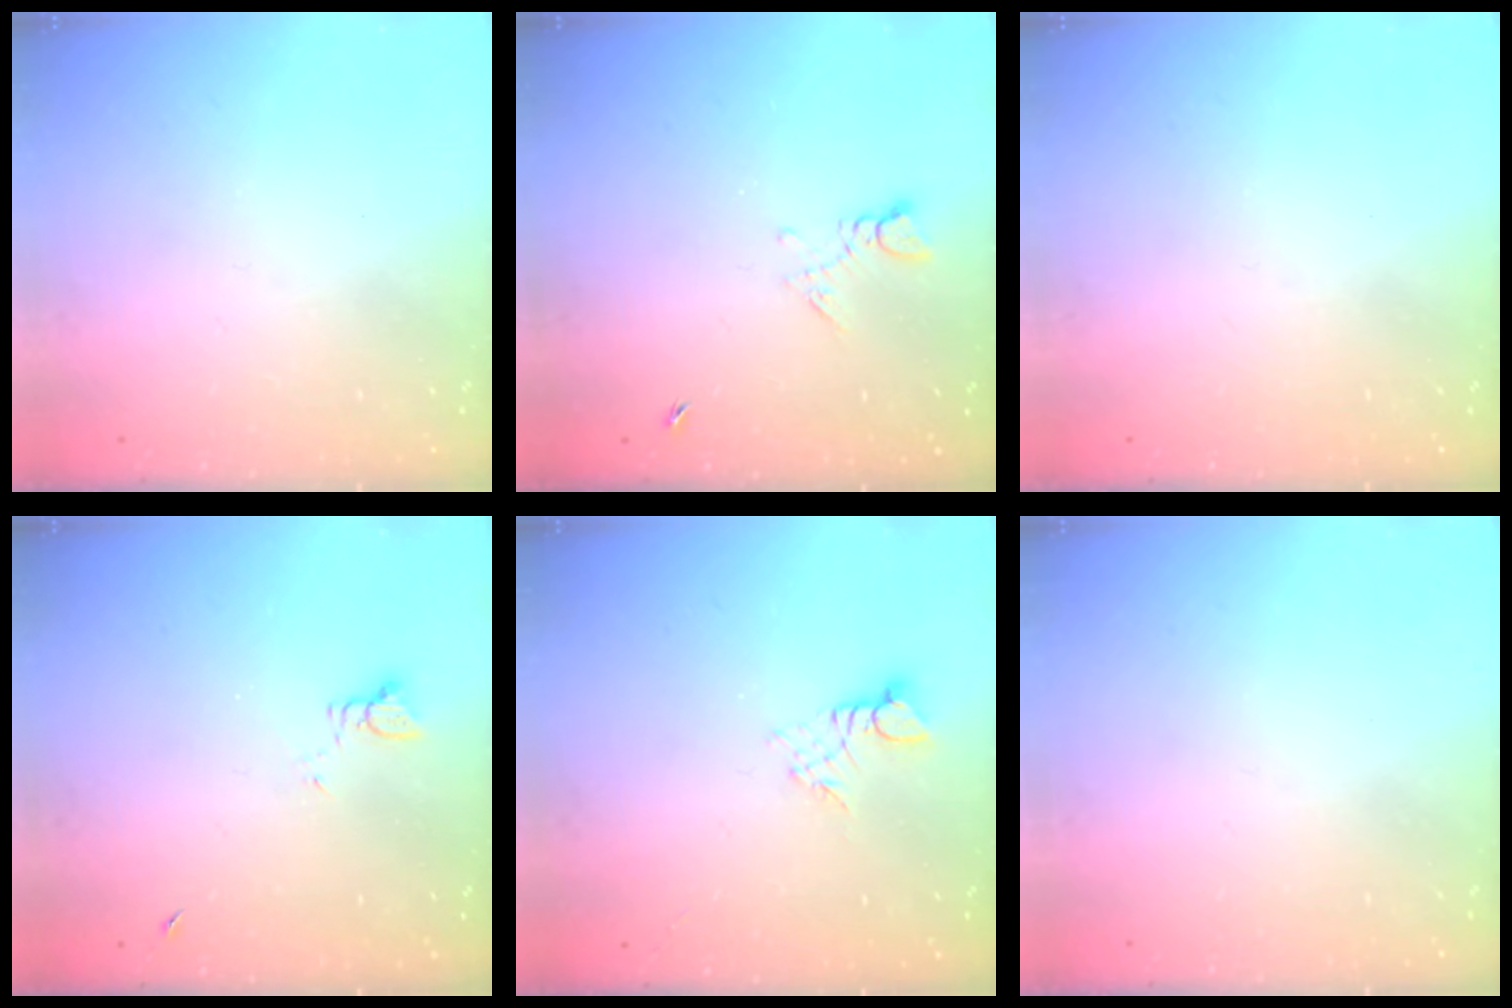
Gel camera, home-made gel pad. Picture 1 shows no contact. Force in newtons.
{"total": 4.5, "press": 4.5, "slide": 0.7}
{"total": 0.0}
{"total": 1.7, "press": 1.7, "slide": 0.2}
{"total": 2.3, "press": 2.3, "slide": 0.2}
{"total": 0.0}